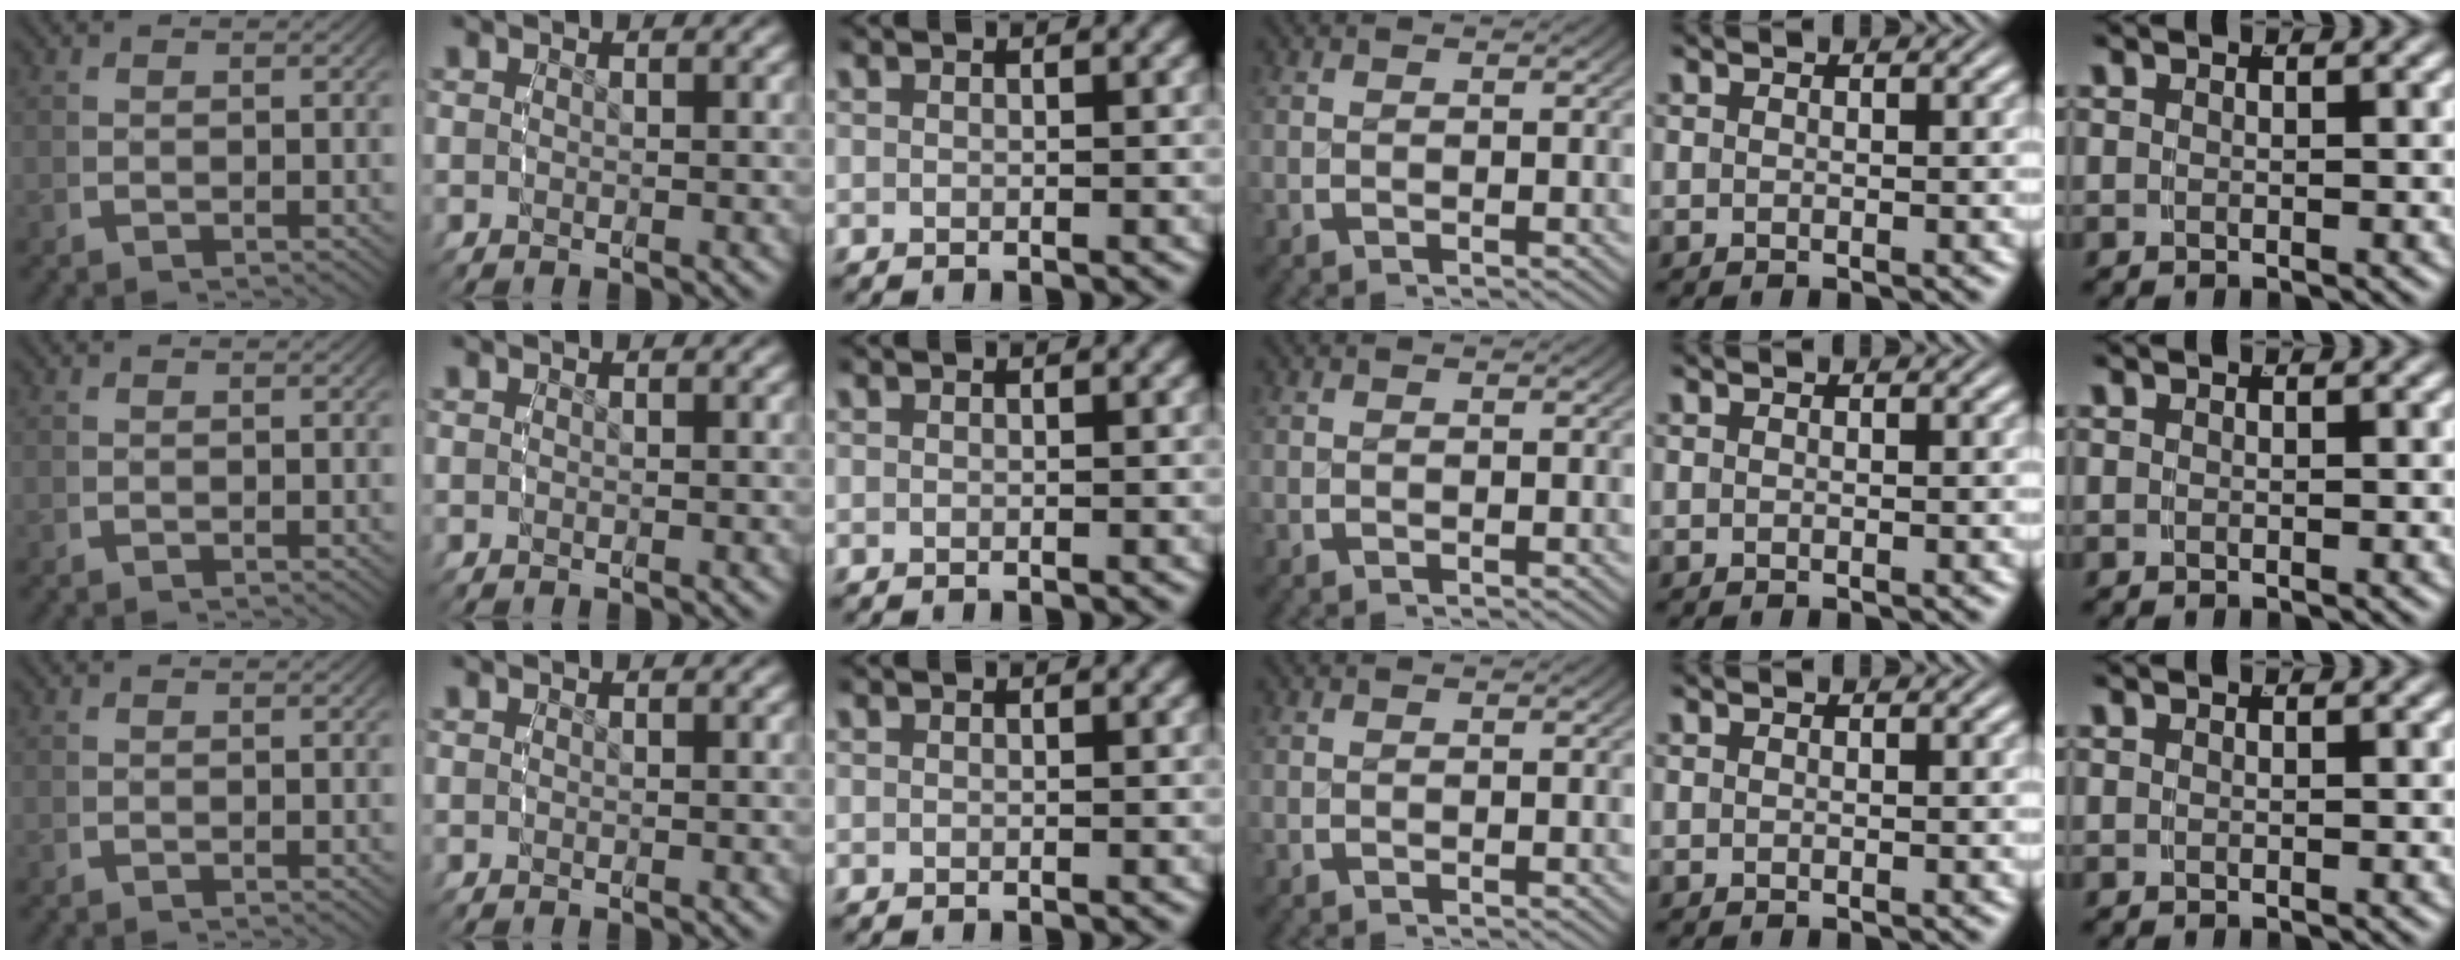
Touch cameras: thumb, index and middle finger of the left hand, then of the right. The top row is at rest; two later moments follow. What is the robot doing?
{"motion": "reach", "object": "shoes"}